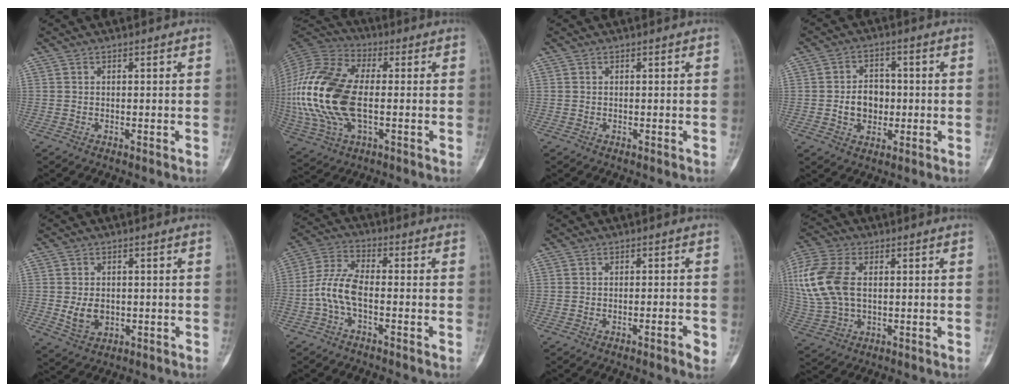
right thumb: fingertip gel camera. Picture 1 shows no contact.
{"total": 23.4, "force": [-1.2, 12.6, 19.7], "torque": [-0.447, 0.003, -0.020]}
{"total": 0.0}
{"total": 6.9, "force": [-0.8, 5.5, 4.1], "torque": [-0.040, 0.013, -0.013]}
{"total": 5.0, "force": [-0.4, 3.8, 3.3], "torque": [-0.043, -0.004, 0.002]}
{"total": 7.8, "force": [-2.3, 3.4, 6.6], "torque": [-0.150, 0.032, -0.054]}
{"total": 2.8, "force": [-1.3, 0.5, 2.5], "torque": [-0.040, 0.005, -0.018]}
{"total": 15.9, "force": [2.3, 10.0, 12.1], "torque": [-0.290, 0.006, 0.047]}